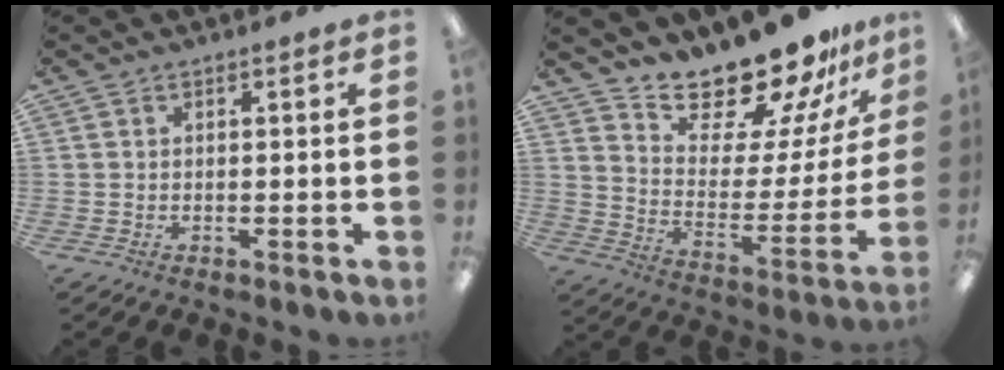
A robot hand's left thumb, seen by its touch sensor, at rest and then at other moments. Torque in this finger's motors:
{"motor_torque": [0.11, 0.59, 1.44, -1.33, 0.05]}